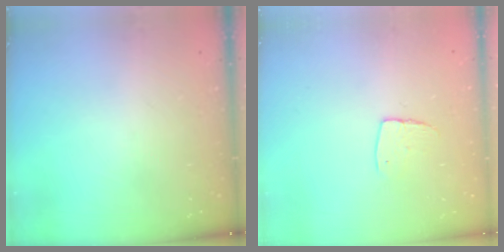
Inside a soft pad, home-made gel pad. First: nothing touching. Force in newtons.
{"total": 6.0, "press": 6.0, "slide": 0.3}